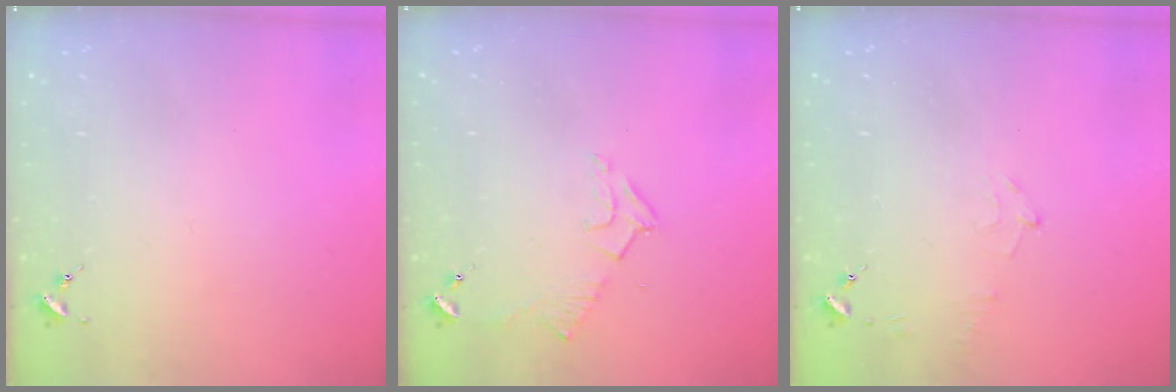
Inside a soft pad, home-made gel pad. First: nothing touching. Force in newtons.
{"total": 5.9, "press": 5.9, "slide": 0.8}
{"total": 4.7, "press": 4.5, "slide": 1.5}